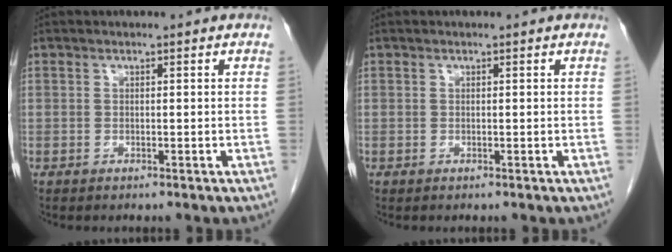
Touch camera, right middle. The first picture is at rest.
{"total": 0.0}